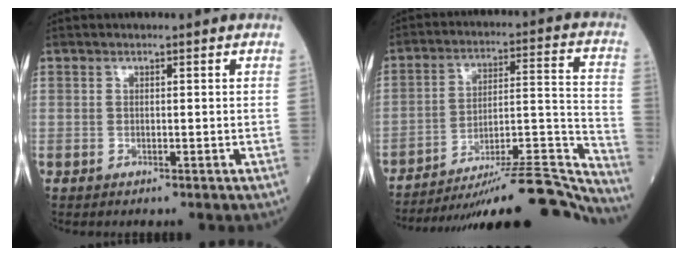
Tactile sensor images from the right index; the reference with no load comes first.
{"total": 25.0, "force": [-23.0, 0.1, 9.8], "torque": [-0.083, 0.010, -0.334]}